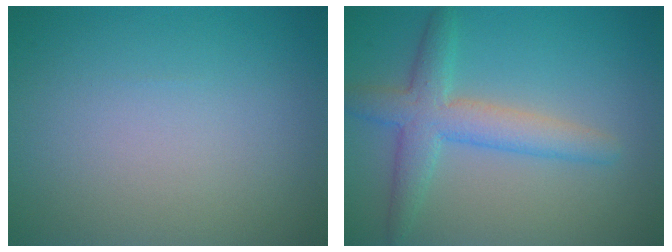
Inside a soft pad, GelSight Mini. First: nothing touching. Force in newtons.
{"total": 4.3, "press": 4.2, "slide": 0.2}